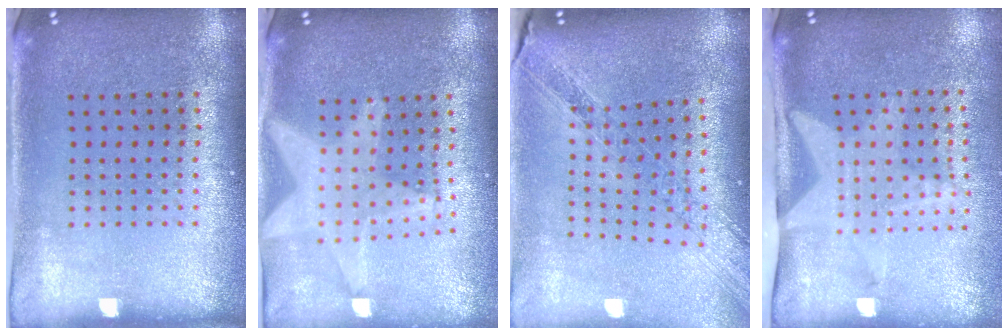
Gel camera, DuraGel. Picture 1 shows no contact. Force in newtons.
{"total": 2.3, "press": 1.9, "slide": 1.3}
{"total": 1.2, "press": 1.2, "slide": 0.3}
{"total": 2.0, "press": 1.5, "slide": 1.4}